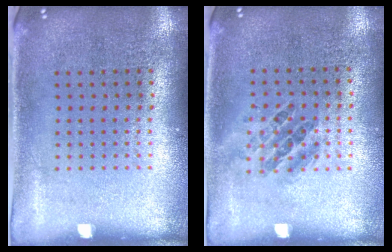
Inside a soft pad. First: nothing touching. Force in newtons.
{"total": 0.9, "press": 0.8, "slide": 0.5}